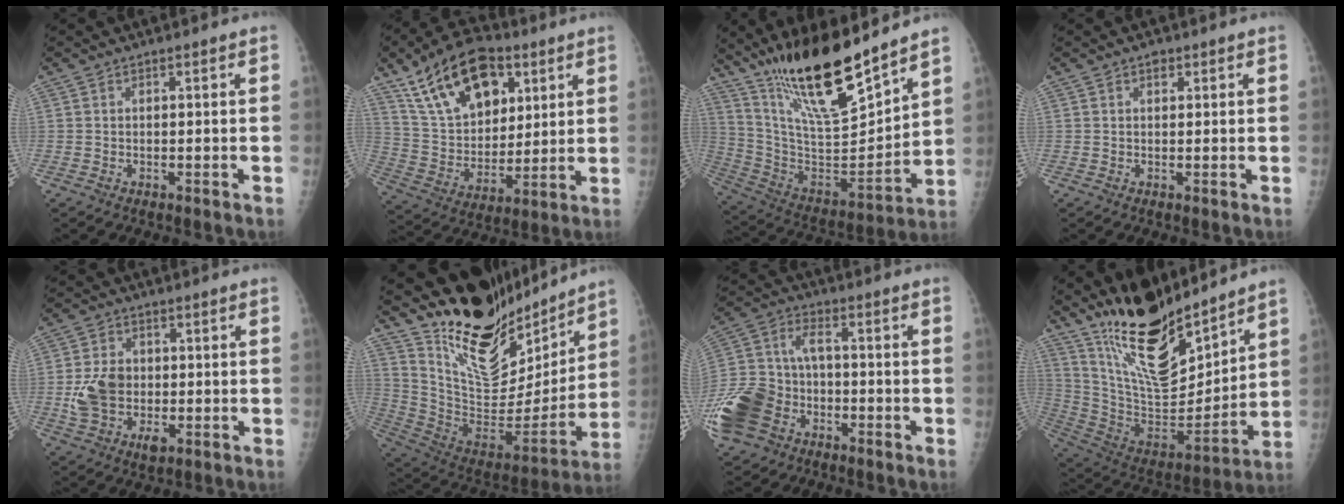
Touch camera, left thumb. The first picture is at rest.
{"total": 20.8, "force": [10.6, 12.1, 13.2], "torque": [-0.192, -0.028, 0.190]}
{"total": 22.0, "force": [16.5, 4.5, 13.9], "torque": [-0.209, -0.091, 0.304]}
{"total": 1.3, "force": [0.7, 0.8, 0.7], "torque": [-0.002, -0.001, 0.008]}
{"total": 9.7, "force": [-0.8, 6.9, 6.7], "torque": [-0.108, 0.005, -0.011]}
{"total": 23.4, "force": [18.4, 9.7, 10.7], "torque": [-0.141, -0.106, 0.313]}
{"total": 16.4, "force": [-7.7, 11.5, 8.8], "torque": [-0.210, 0.035, -0.148]}
{"total": 21.5, "force": [16.6, 6.8, 11.8], "torque": [-0.162, -0.111, 0.305]}